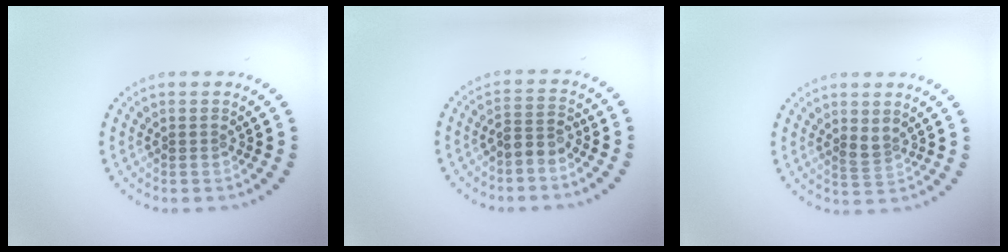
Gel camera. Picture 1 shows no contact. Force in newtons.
{"total": 2.0, "press": 1.7, "slide": 1.2}
{"total": 1.5, "press": 1.2, "slide": 0.9}